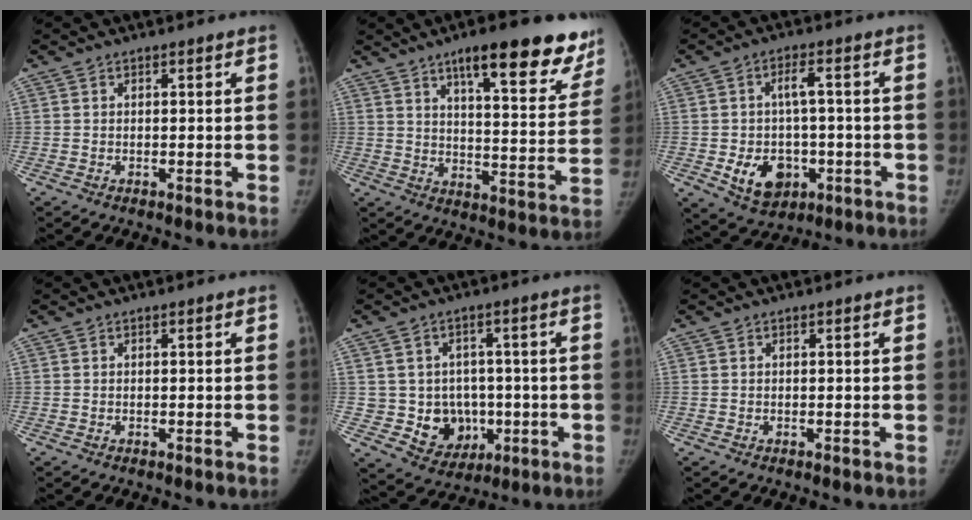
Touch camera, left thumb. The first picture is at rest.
{"total": 20.4, "force": [13.6, 5.8, 14.1], "torque": [-0.139, -0.057, 0.182]}
{"total": 10.4, "force": [-2.7, 7.1, 7.0], "torque": [-0.091, 0.014, -0.033]}
{"total": 0.0}
{"total": 9.4, "force": [-1.1, 8.5, 4.0], "torque": [-0.016, 0.009, 0.004]}
{"total": 0.0}